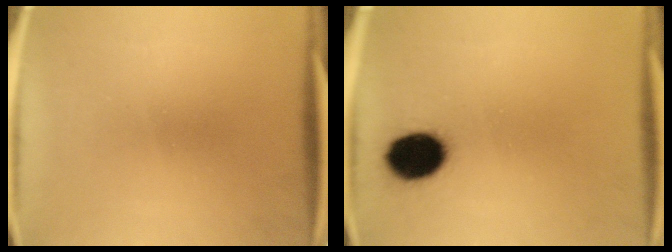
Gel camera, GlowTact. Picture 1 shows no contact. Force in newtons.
{"total": 11.0}